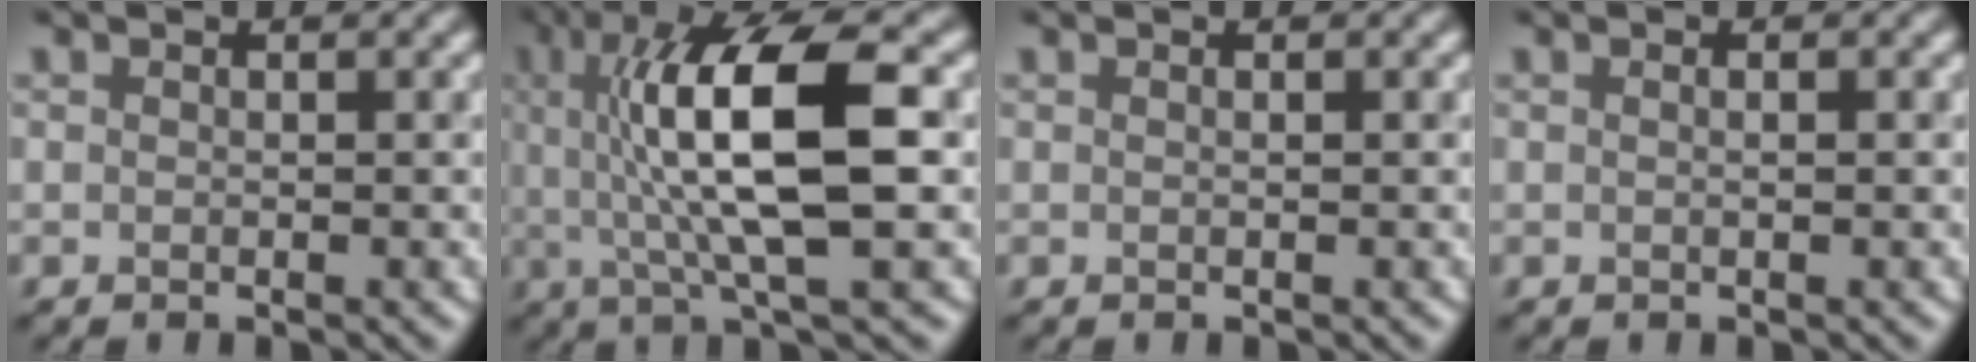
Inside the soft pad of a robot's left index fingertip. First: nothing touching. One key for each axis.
{"total": 10.8, "fx": 1.2, "fy": 2.9, "fz": 10.3, "tx": -0.168, "ty": 0.009, "tz": 0.023}
{"total": 0.0}
{"total": 0.9, "fx": 0.2, "fy": 0.3, "fz": 0.8, "tx": -0.006, "ty": -0.007, "tz": 0.000}